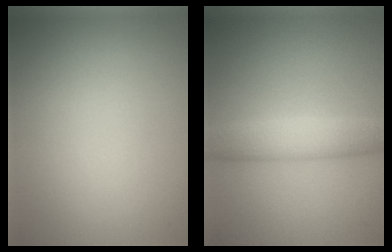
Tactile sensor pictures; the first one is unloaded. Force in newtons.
{"total": 4.1, "press": 4.1, "slide": 0.2}